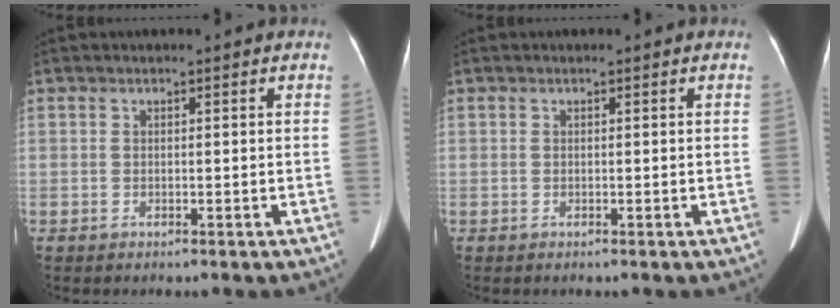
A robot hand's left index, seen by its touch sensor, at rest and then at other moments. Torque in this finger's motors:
{"motor_torque": [0.27, -0.19, 0.05, 0.01]}